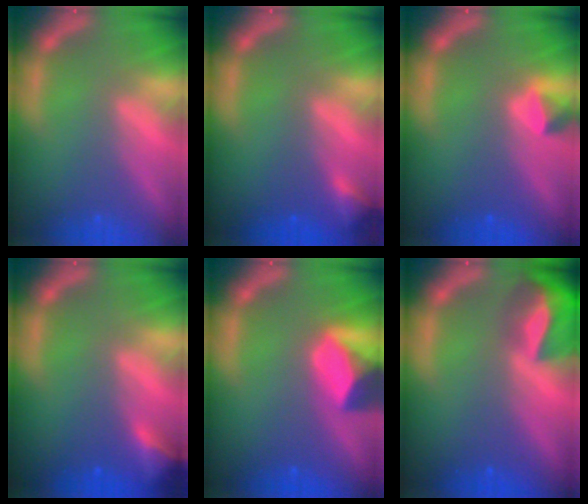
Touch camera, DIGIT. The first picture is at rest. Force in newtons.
{"total": 1.4}
{"total": 1.4}
{"total": 2.4}
{"total": 5.4}
{"total": 7.9}